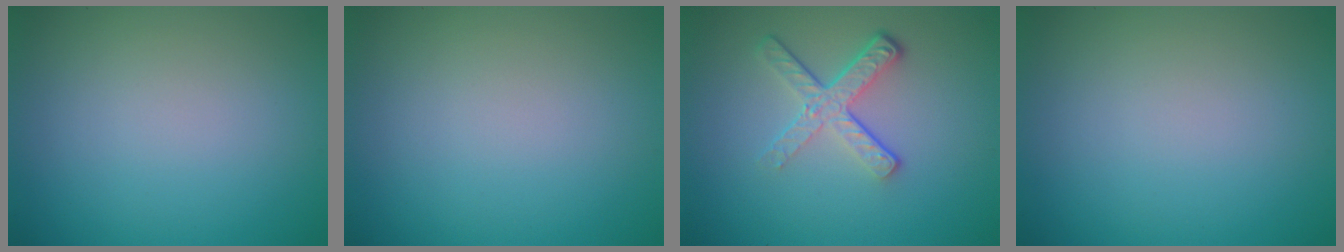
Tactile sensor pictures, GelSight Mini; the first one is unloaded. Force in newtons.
{"total": 0.0}
{"total": 4.1, "press": 2.7, "slide": 3.0}
{"total": 0.0}